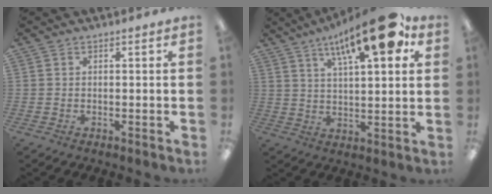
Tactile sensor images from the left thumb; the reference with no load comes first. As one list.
[{"total": 18.3, "force": [10.7, 5.9, 13.7], "torque": [-0.206, -0.047, 0.165]}]